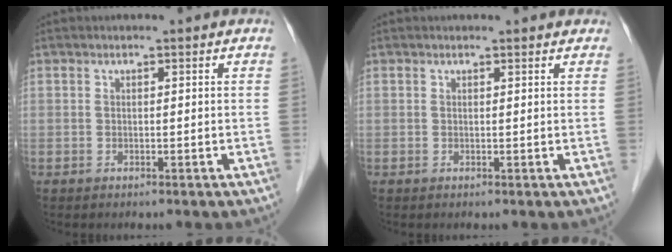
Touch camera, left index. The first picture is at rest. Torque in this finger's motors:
{"motor_torque": [0.25, -0.18, 0.07, -0.01]}